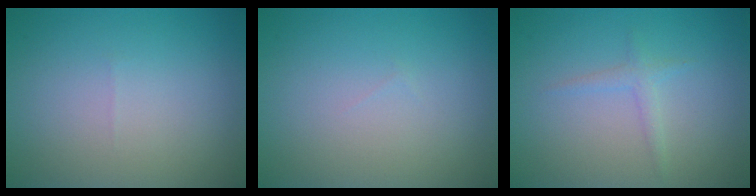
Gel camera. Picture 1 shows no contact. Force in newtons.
{"total": 0.0}
{"total": 1.1, "press": 1.1, "slide": 0.1}